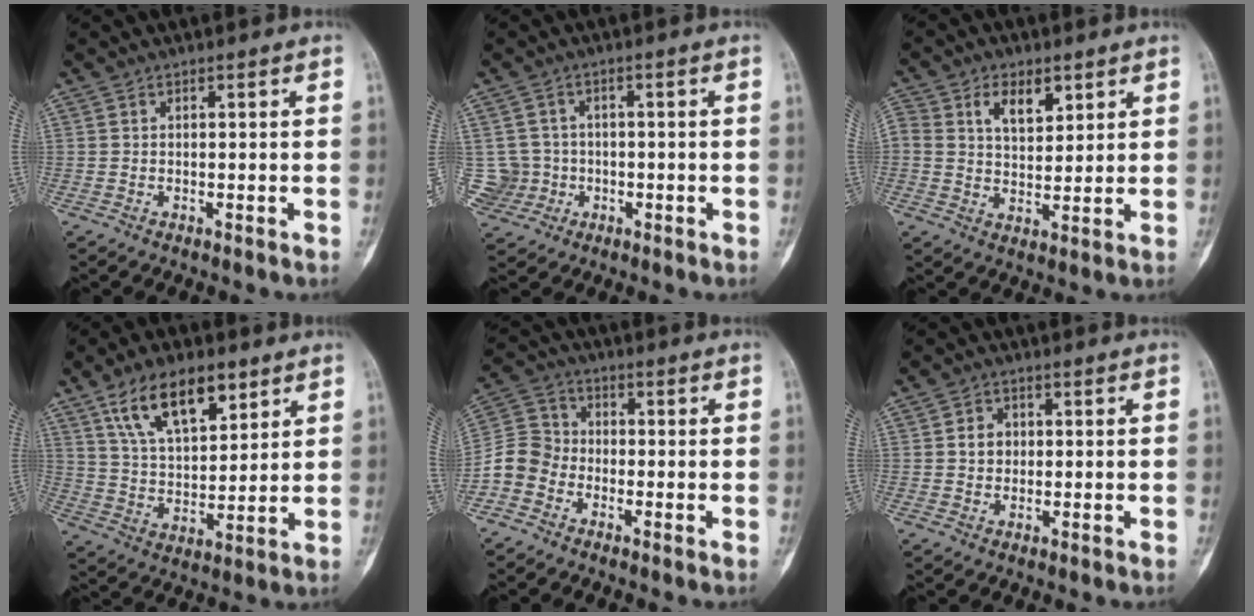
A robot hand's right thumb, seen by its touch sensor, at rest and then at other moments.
{"total": 6.1, "force": [-0.7, 6.1, 0.6], "torque": [0.003, 0.015, -0.009]}
{"total": 9.3, "force": [3.8, 6.1, 6.0], "torque": [-0.084, -0.008, 0.070]}
{"total": 14.7, "force": [8.3, 7.0, 9.9], "torque": [-0.146, -0.030, 0.156]}
{"total": 7.3, "force": [-3.3, 6.0, 2.5], "torque": [-0.037, 0.029, -0.079]}
{"total": 3.6, "force": [0.4, 3.1, 1.7], "torque": [-0.006, 0.006, 0.003]}